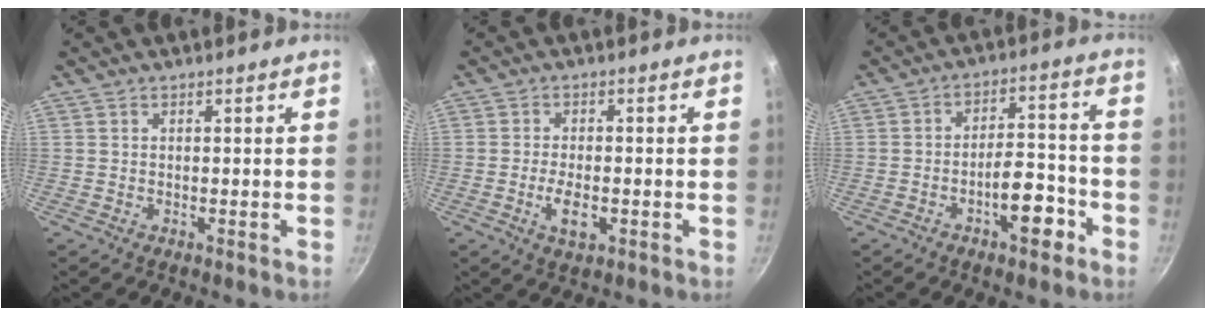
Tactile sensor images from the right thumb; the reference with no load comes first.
{"total": 4.8, "force": [-1.4, 2.3, 3.9], "torque": [-0.074, 0.003, -0.026]}
{"total": 9.0, "force": [-4.5, 3.7, 6.9], "torque": [-0.080, 0.046, -0.064]}